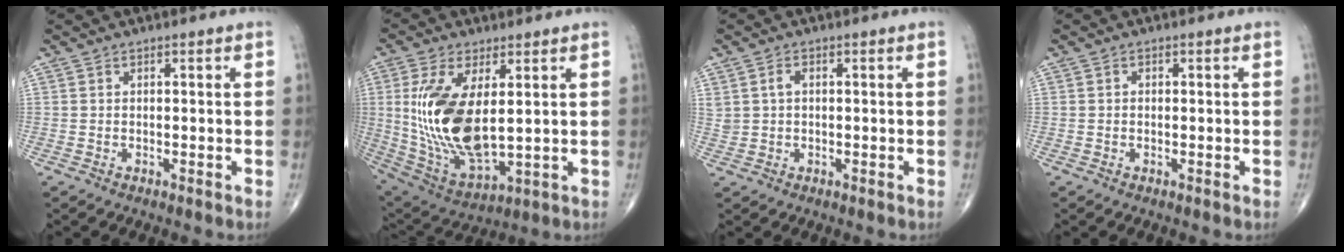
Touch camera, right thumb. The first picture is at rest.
{"total": 17.7, "force": [2.2, 8.0, 15.7], "torque": [-0.316, -0.023, 0.059]}
{"total": 2.7, "force": [0.7, 1.9, 1.8], "torque": [-0.039, 0.004, 0.016]}
{"total": 0.6, "force": [0.0, 0.4, 0.3], "torque": [-0.006, 0.001, 0.000]}